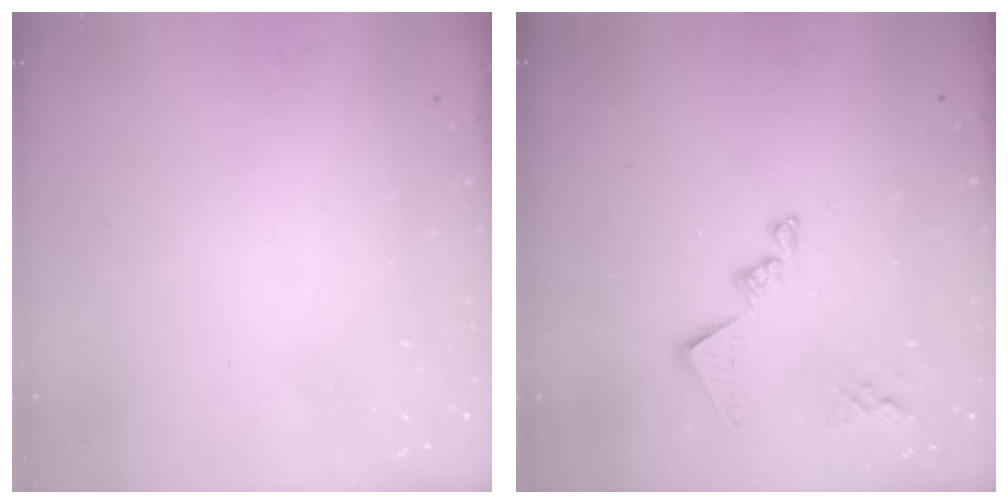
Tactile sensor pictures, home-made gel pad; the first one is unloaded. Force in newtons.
{"total": 13.3, "press": 13.2, "slide": 1.1}